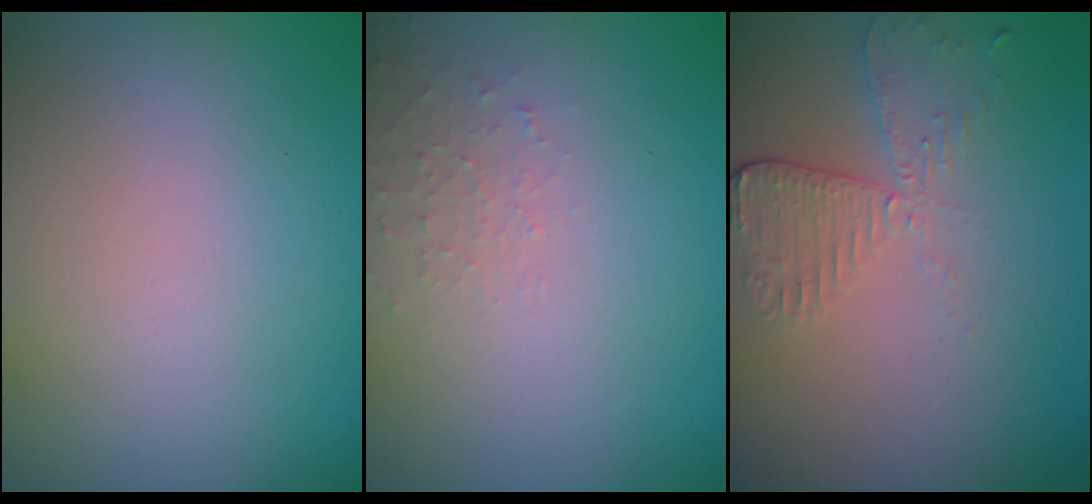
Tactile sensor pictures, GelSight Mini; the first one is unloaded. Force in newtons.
{"total": 1.3, "press": 1.3, "slide": 0.2}
{"total": 2.6, "press": 2.3, "slide": 1.2}